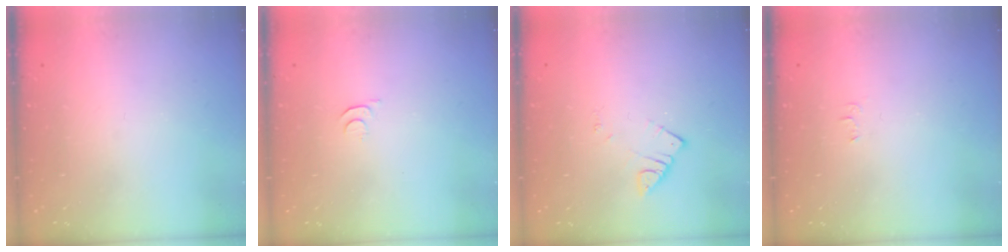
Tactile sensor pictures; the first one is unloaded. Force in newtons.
{"total": 3.5, "press": 3.5, "slide": 0.5}
{"total": 2.8, "press": 2.7, "slide": 0.3}
{"total": 3.0, "press": 3.0, "slide": 0.5}